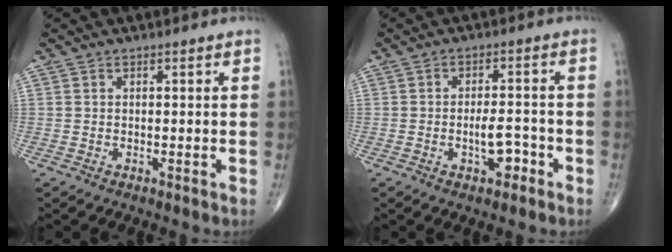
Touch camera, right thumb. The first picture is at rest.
{"total": 4.8, "force": [-2.0, 2.2, 3.8], "torque": [-0.053, 0.019, -0.029]}